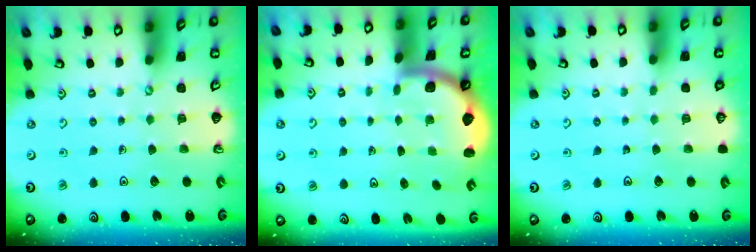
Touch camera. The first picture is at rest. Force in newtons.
{"total": 1.8, "press": 1.8, "slide": 0.3}
{"total": 0.0}